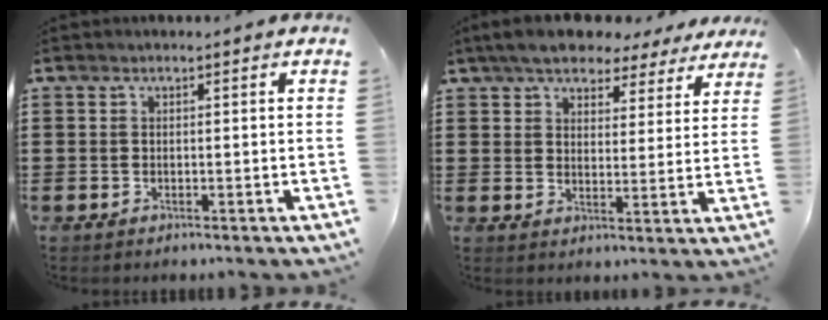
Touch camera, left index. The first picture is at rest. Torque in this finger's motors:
{"motor_torque": [2.14, 0.00, 1.05, 0.21]}